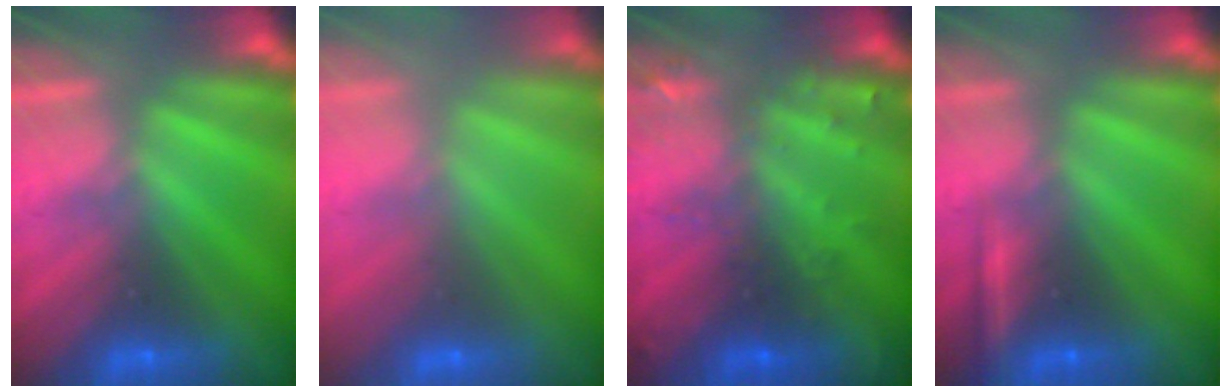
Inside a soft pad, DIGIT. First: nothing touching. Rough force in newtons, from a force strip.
{"total": 2.9}
{"total": 2.9}
{"total": 2.2}